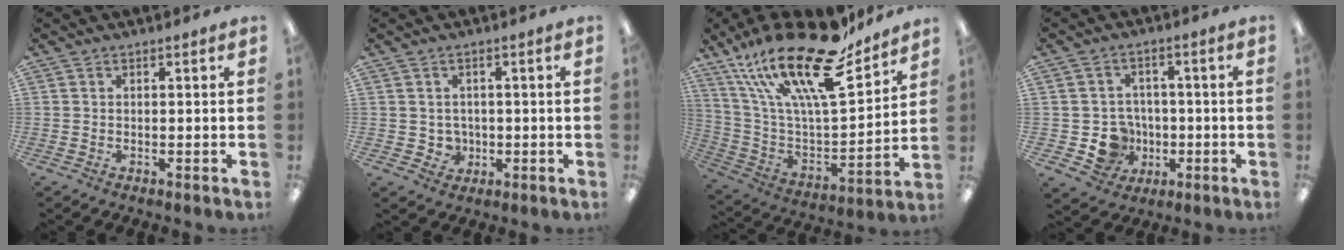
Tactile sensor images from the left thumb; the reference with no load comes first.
{"total": 3.1, "force": [0.4, 3.0, 0.9], "torque": [-0.014, 0.001, 0.005]}
{"total": 25.8, "force": [18.8, 7.6, 16.0], "torque": [-0.285, -0.123, 0.320]}
{"total": 8.0, "force": [-1.5, 7.5, 2.1], "torque": [-0.054, 0.009, -0.019]}